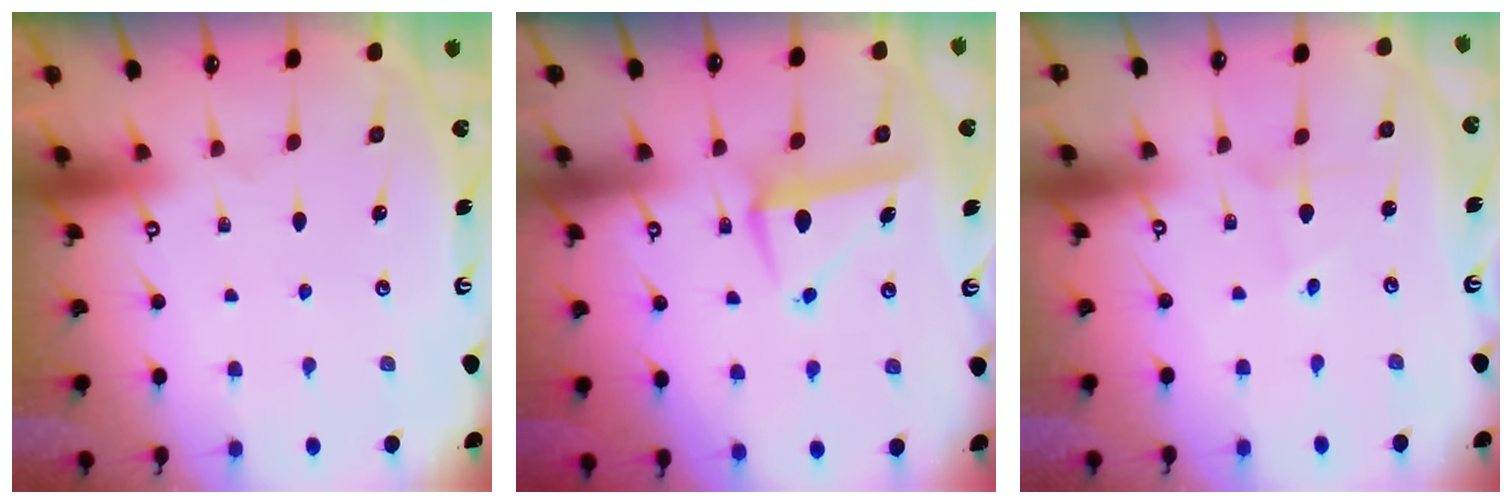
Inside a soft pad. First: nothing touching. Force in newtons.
{"total": 8.6, "press": 8.5, "slide": 1.5}
{"total": 2.2, "press": 2.2, "slide": 0.1}